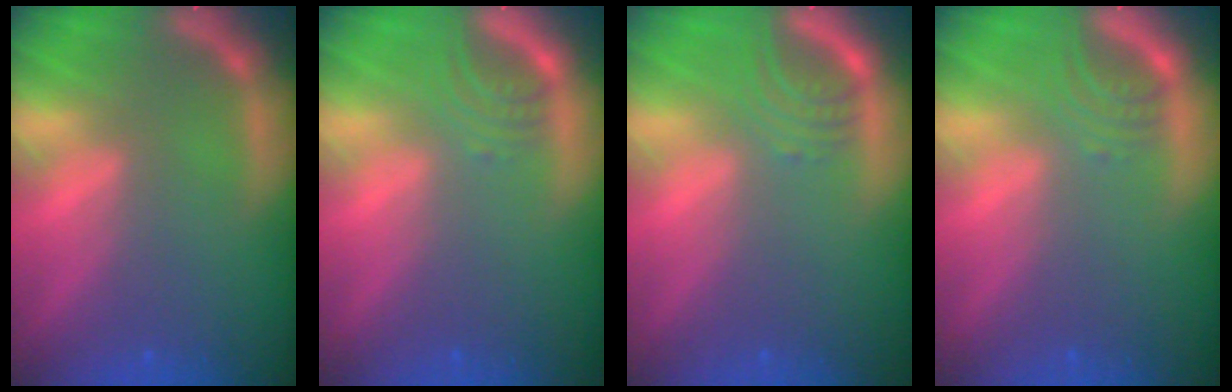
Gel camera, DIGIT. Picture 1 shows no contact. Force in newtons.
{"total": 2.5}
{"total": 3.0}
{"total": 2.5}